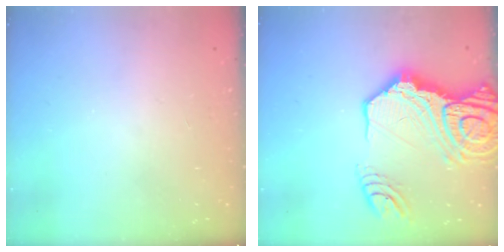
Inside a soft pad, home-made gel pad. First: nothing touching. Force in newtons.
{"total": 25.6, "press": 25.4, "slide": 3.6}